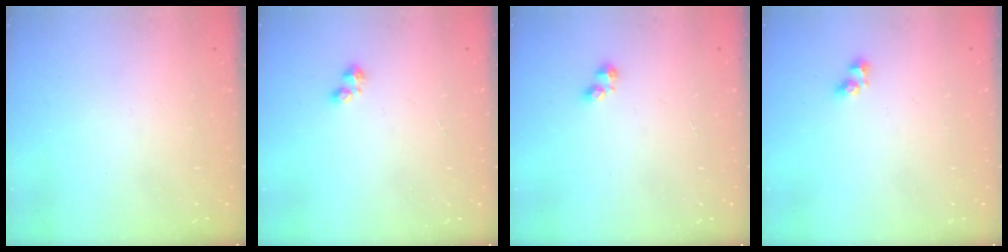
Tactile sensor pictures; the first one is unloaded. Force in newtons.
{"total": 1.9, "press": 1.9, "slide": 0.2}
{"total": 2.4, "press": 2.3, "slide": 0.5}
{"total": 4.5, "press": 4.5, "slide": 0.3}